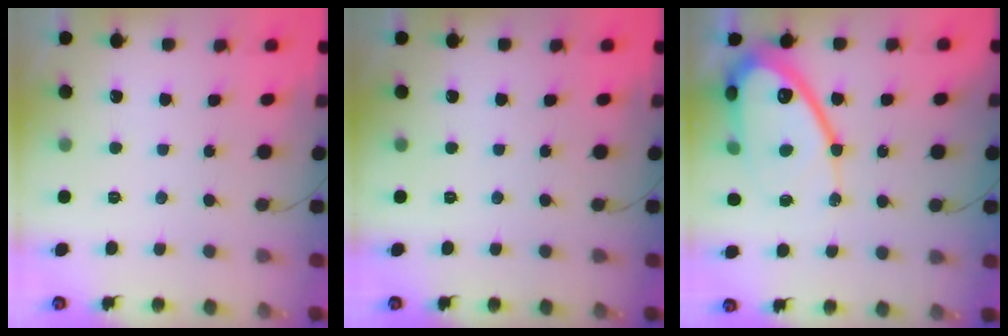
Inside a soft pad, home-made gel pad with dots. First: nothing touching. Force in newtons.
{"total": 0.0}
{"total": 16.0, "press": 16.0, "slide": 1.4}